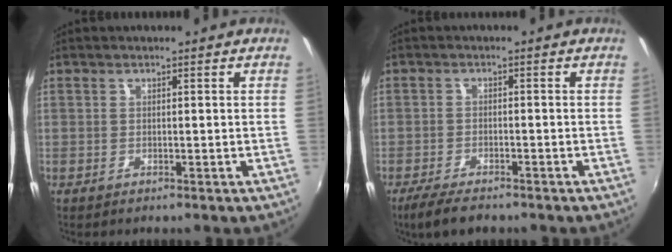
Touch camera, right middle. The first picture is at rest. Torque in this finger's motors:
{"motor_torque": [0.30, -0.56, -0.13, -0.04]}